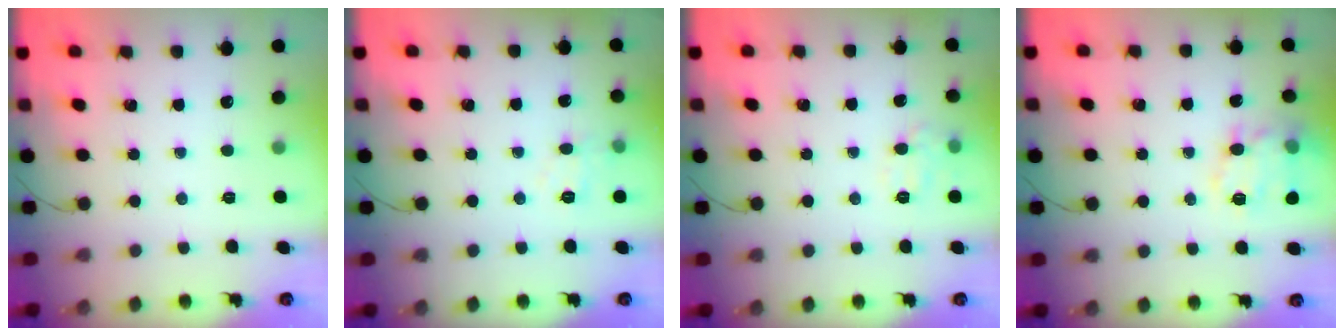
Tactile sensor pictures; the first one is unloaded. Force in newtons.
{"total": 8.3, "press": 8.1, "slide": 1.5}
{"total": 7.2, "press": 7.1, "slide": 1.1}
{"total": 15.6, "press": 15.6, "slide": 1.1}